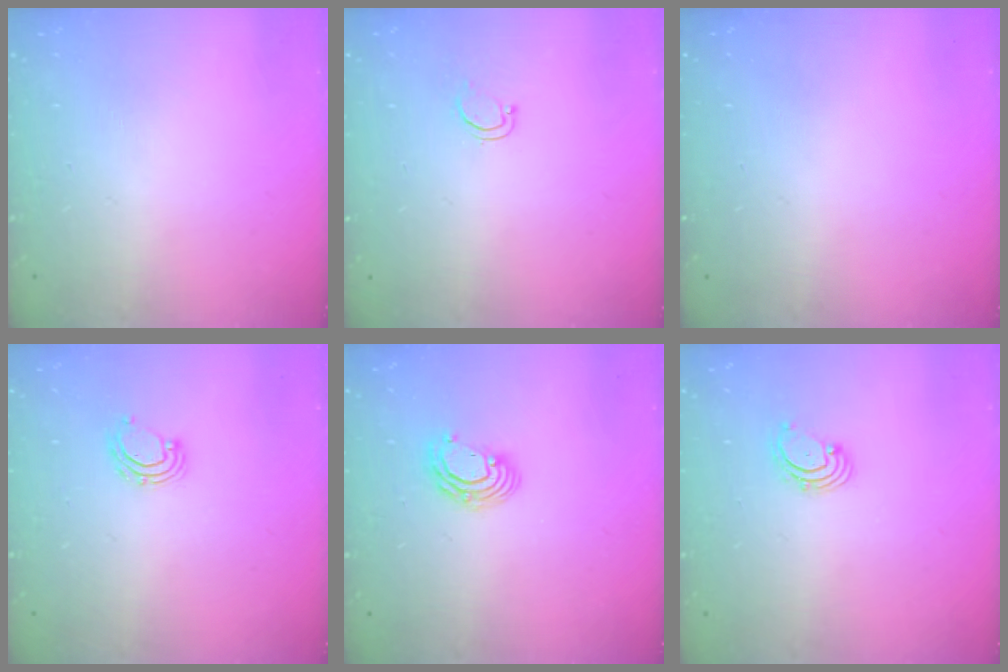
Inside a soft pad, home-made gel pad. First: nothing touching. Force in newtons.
{"total": 2.8, "press": 2.8, "slide": 0.2}
{"total": 0.0}
{"total": 4.2, "press": 4.2, "slide": 0.3}
{"total": 6.2, "press": 6.2, "slide": 0.4}
{"total": 1.9, "press": 1.8, "slide": 0.2}